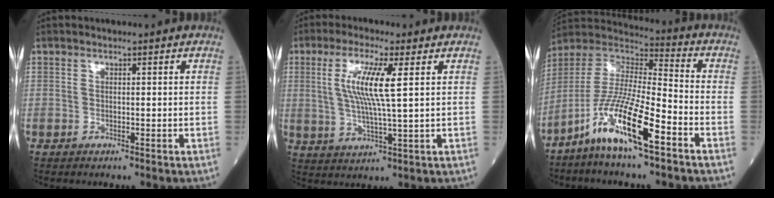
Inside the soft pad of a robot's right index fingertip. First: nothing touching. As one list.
[{"total": 8.2, "force": [2.1, 0.2, 8.0], "torque": [-0.165, 0.000, 0.040]}, {"total": 13.5, "force": [-7.6, 1.0, 11.1], "torque": [-0.224, -0.017, -0.152]}]